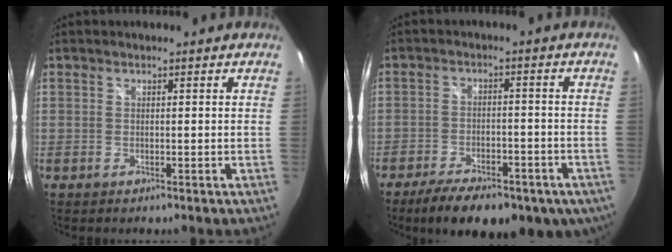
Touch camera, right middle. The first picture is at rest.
{"total": 16.6, "force": [-11.1, 7.1, 10.0], "torque": [-0.188, -0.027, -0.151]}